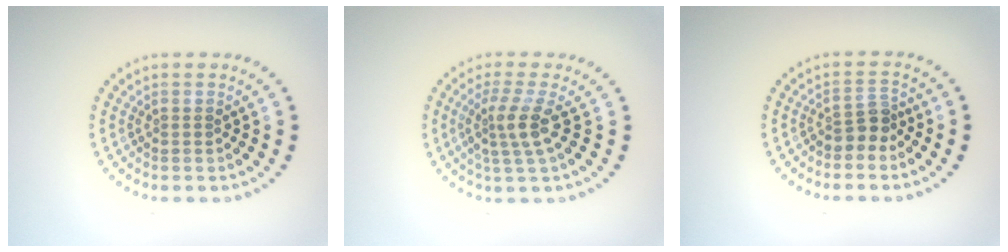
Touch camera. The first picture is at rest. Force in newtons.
{"total": 2.9, "press": 2.2, "slide": 1.9}
{"total": 2.2, "press": 1.7, "slide": 1.4}